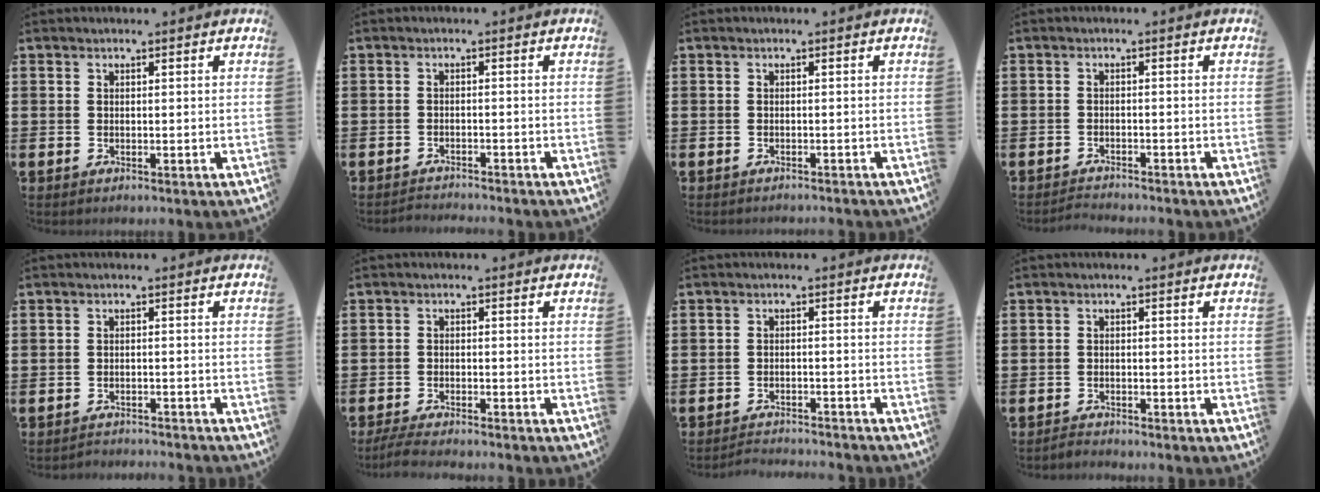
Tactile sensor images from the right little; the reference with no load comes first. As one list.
[{"total": 1.3, "force": [-1.3, -0.1, -0.1], "torque": [-0.001, 0.004, -0.027]}, {"total": 0.6, "force": [-0.5, -0.1, 0.0], "torque": [0.000, -0.002, -0.011]}, {"total": 1.3, "force": [-1.3, 0.0, 0.0], "torque": [-0.003, 0.002, -0.026]}, {"total": 1.5, "force": [-1.5, -0.1, -0.2], "torque": [-0.002, 0.005, -0.033]}, {"total": 2.4, "force": [-2.2, 0.0, 0.9], "torque": [-0.014, 0.004, -0.042]}, {"total": 2.1, "force": [-2.1, -0.1, -0.1], "torque": [-0.004, 0.003, -0.045]}, {"total": 1.1, "force": [-1.1, 0.0, -0.1], "torque": [-0.003, 0.002, -0.024]}]